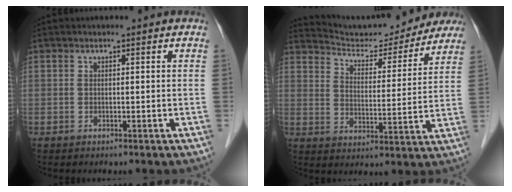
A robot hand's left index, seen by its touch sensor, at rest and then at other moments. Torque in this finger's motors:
{"motor_torque": [0.23, -0.23, 0.18, 0.05]}